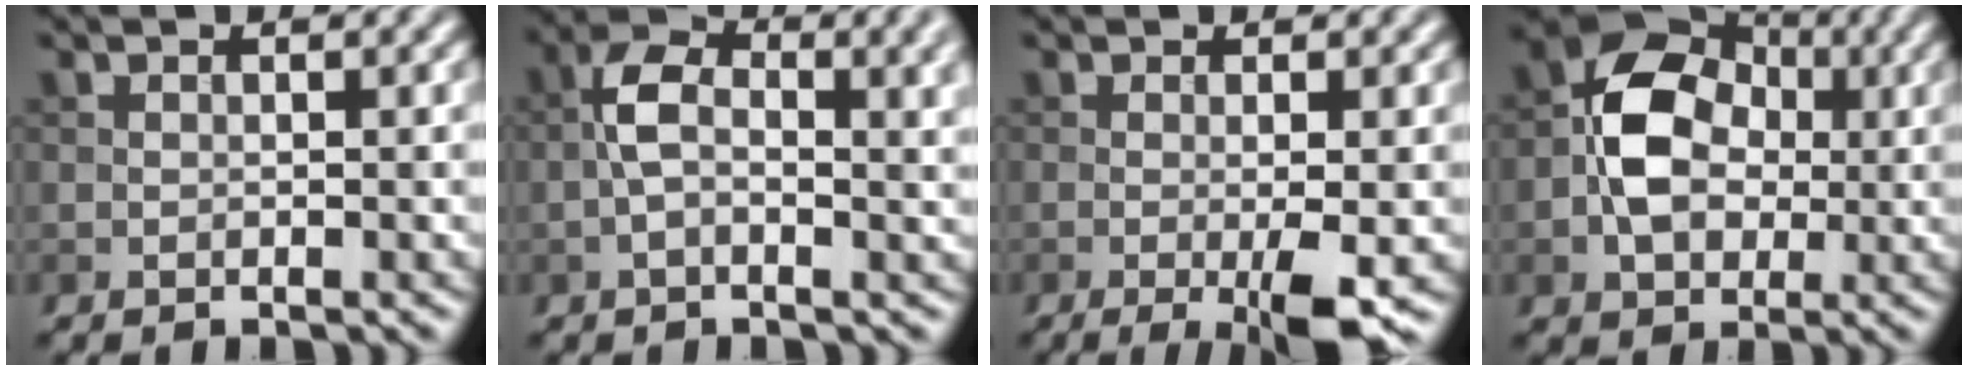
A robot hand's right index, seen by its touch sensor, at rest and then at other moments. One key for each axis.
{"total": 6.7, "fx": 0.2, "fy": 3.4, "fz": 5.7, "tx": -0.107, "ty": 0.005, "tz": -0.007}
{"total": 4.5, "fx": -1.3, "fy": 0.7, "fz": 4.3, "tx": -0.072, "ty": -0.011, "tz": -0.020}
{"total": 7.5, "fx": -0.4, "fy": 5.7, "fz": 4.9, "tx": -0.085, "ty": 0.010, "tz": -0.016}